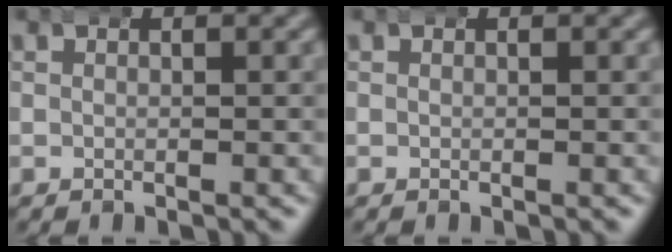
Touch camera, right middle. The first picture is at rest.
{"total": 0.0}